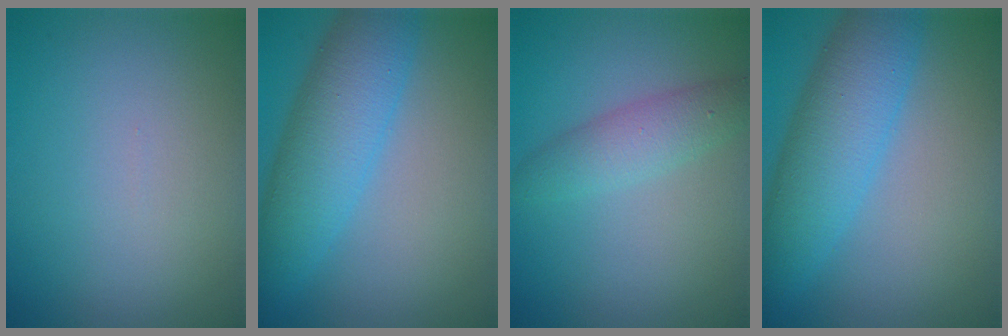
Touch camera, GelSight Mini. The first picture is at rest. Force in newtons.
{"total": 6.5, "press": 6.5, "slide": 0.2}
{"total": 2.8, "press": 2.8, "slide": 0.1}
{"total": 6.5, "press": 6.5, "slide": 0.2}